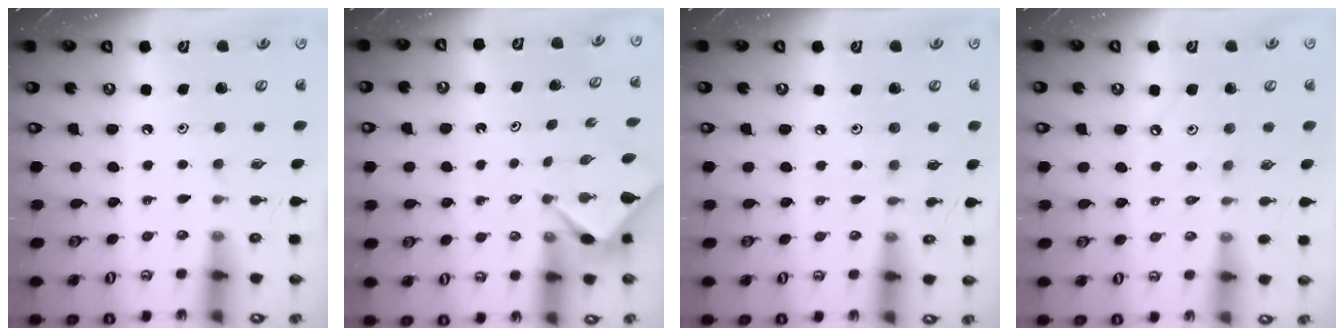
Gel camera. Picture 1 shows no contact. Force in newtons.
{"total": 3.1, "press": 3.1, "slide": 0.3}
{"total": 2.7, "press": 2.7, "slide": 0.4}
{"total": 3.0, "press": 3.0, "slide": 0.4}